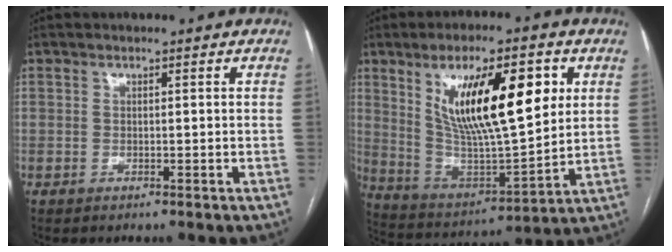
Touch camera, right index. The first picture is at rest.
{"total": 19.1, "force": [6.8, 4.6, 17.2], "torque": [-0.304, 0.004, 0.124]}